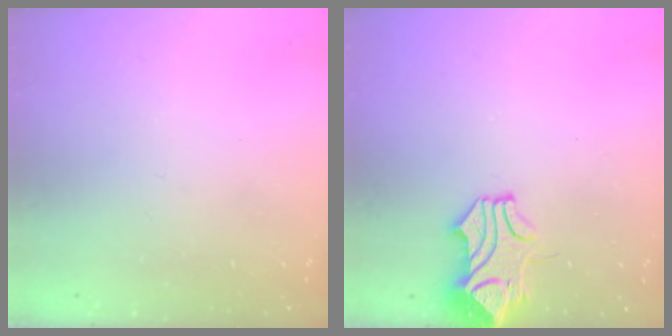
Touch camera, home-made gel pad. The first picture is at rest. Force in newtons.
{"total": 2.1, "press": 2.0, "slide": 0.7}